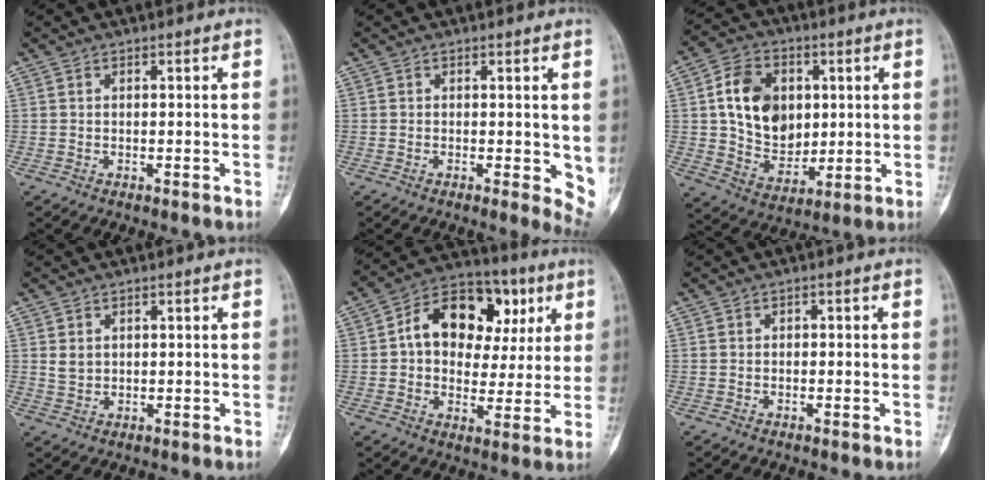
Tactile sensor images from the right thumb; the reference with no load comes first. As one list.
[{"total": 4.8, "force": [0.1, 2.0, 4.4], "torque": [-0.036, -0.010, -0.001]}, {"total": 14.9, "force": [2.7, 11.1, 9.6], "torque": [-0.124, -0.010, 0.053]}, {"total": 2.1, "force": [0.7, 1.7, 1.0], "torque": [-0.015, -0.004, 0.021]}, {"total": 17.6, "force": [4.4, 12.3, 11.7], "torque": [-0.131, 0.020, 0.064]}, {"total": 0.5, "force": [-0.1, 0.4, 0.3], "torque": [0.000, 0.000, -0.004]}]